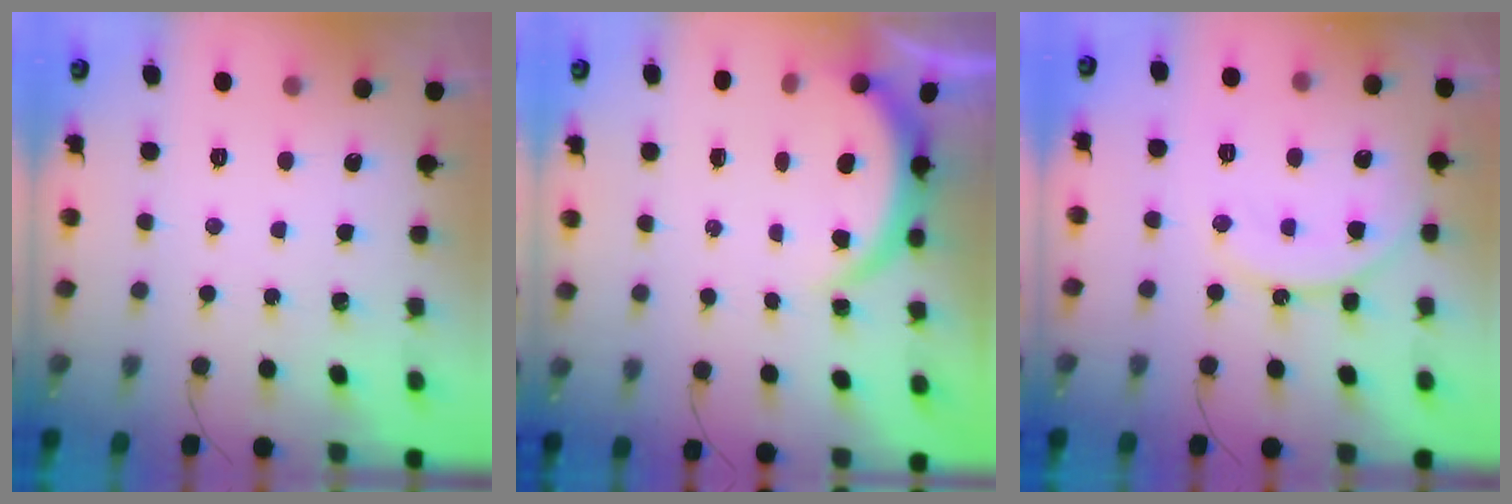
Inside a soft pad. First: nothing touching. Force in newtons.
{"total": 3.8, "press": 3.8, "slide": 0.3}
{"total": 14.3, "press": 14.2, "slide": 1.6}